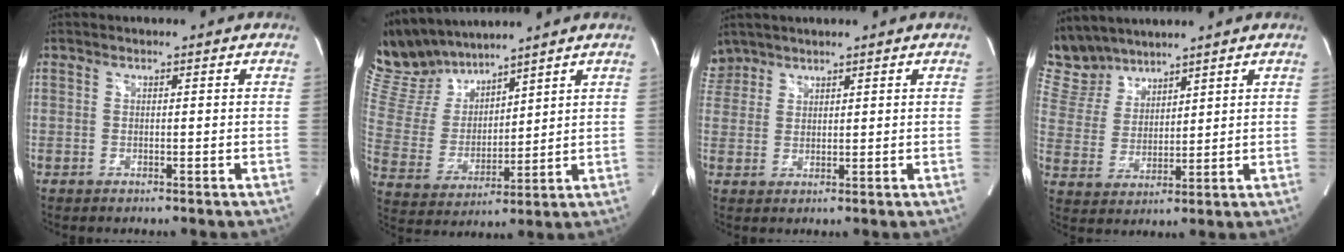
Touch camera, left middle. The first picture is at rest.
{"total": 12.4, "force": [11.4, 3.4, 3.3], "torque": [-0.090, 0.017, 0.240]}
{"total": 4.1, "force": [3.4, 2.1, -0.3], "torque": [0.008, 0.014, 0.071]}
{"total": 8.2, "force": [7.8, 2.6, 0.7], "torque": [-0.032, 0.013, 0.173]}